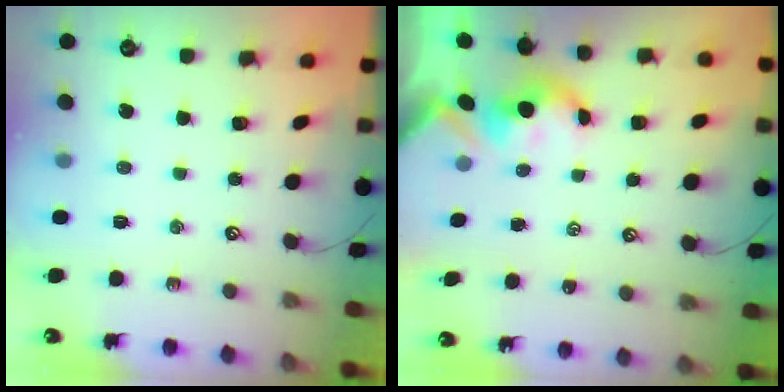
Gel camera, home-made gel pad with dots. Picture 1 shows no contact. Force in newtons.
{"total": 1.8, "press": 1.8, "slide": 0.2}